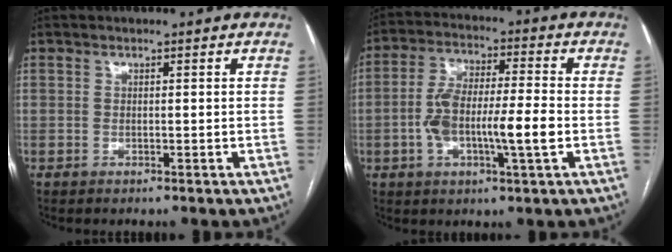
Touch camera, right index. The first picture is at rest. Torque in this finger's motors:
{"motor_torque": [1.74, -0.20, 0.84, 0.21]}